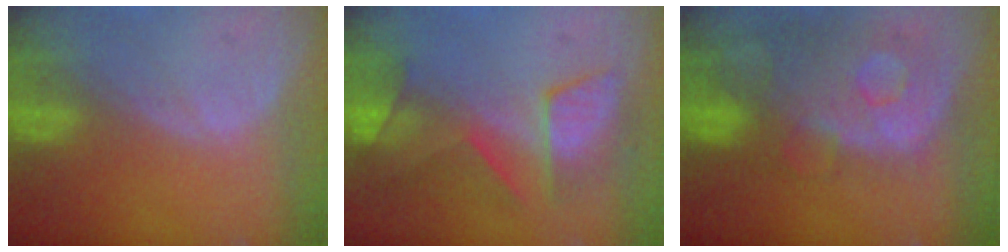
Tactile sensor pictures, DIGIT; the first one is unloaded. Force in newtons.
{"total": 8.0, "press": 7.7, "slide": 2.2}
{"total": 11.4, "press": 9.8, "slide": 5.8}